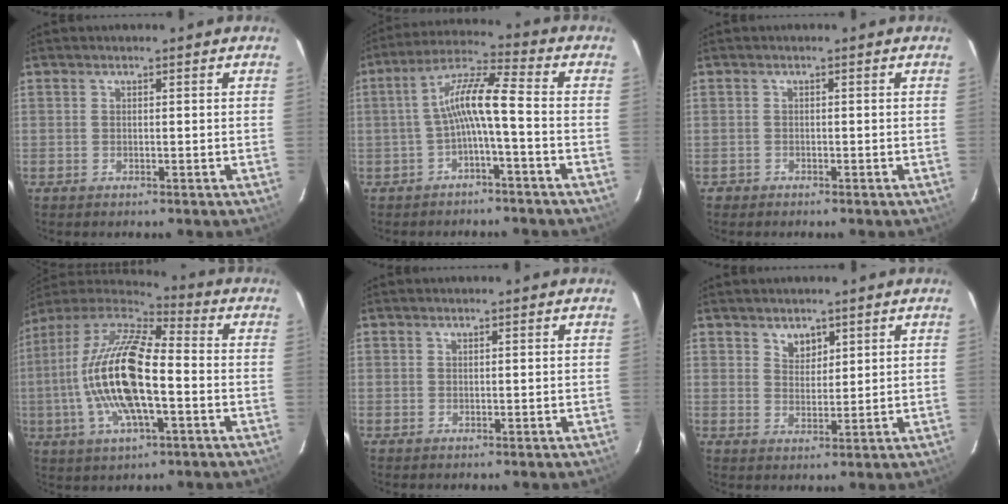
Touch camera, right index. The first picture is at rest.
{"total": 7.9, "force": [-2.1, 0.5, 7.6], "torque": [-0.168, 0.021, -0.038]}
{"total": 1.2, "force": [-0.7, 1.0, -0.1], "torque": [-0.003, 0.005, -0.012]}
{"total": 19.9, "force": [-3.0, 6.5, 18.6], "torque": [-0.358, -0.005, -0.065]}
{"total": 0.7, "force": [0.2, 0.6, -0.1], "torque": [0.004, 0.003, 0.004]}
{"total": 3.5, "force": [2.3, 2.2, 1.4], "torque": [-0.015, 0.001, 0.041]}